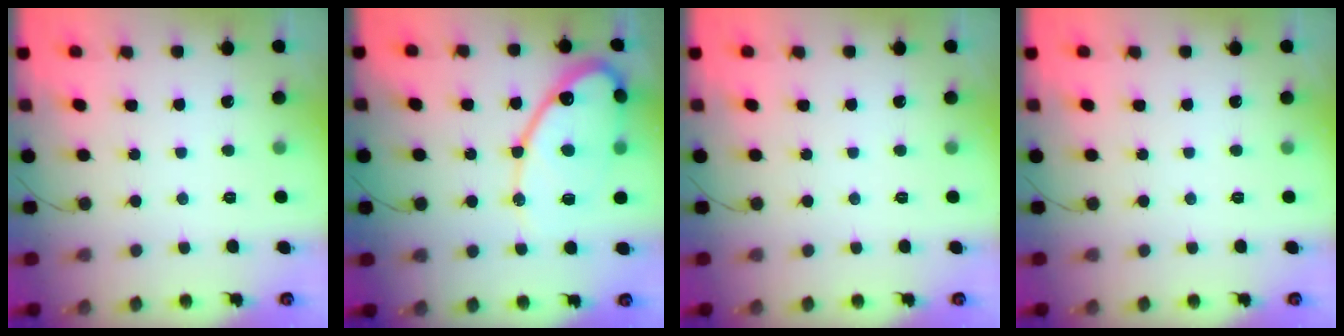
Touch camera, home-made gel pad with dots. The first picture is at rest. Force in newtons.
{"total": 15.7, "press": 15.7, "slide": 1.1}
{"total": 0.0}
{"total": 0.0}